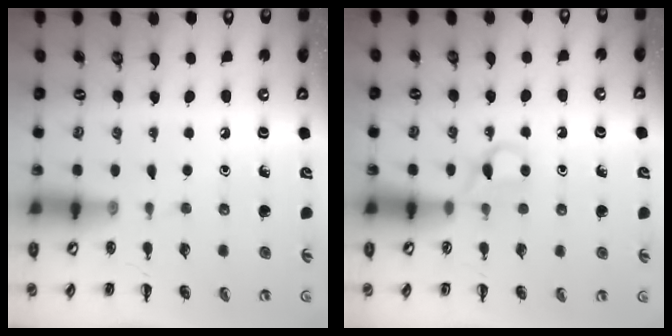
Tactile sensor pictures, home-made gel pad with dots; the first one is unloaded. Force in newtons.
{"total": 3.6, "press": 3.4, "slide": 1.0}